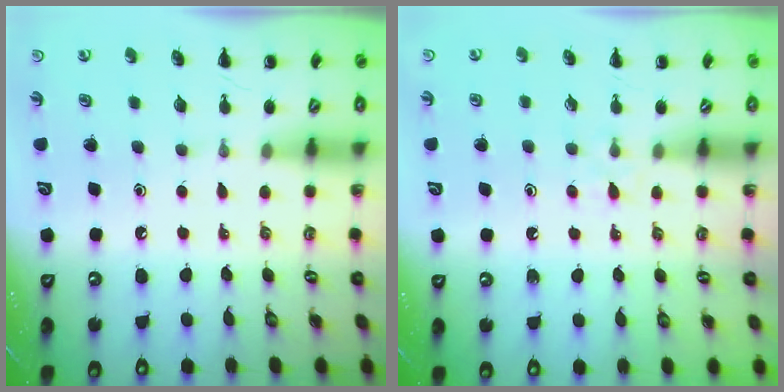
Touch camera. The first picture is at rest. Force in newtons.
{"total": 3.6, "press": 3.4, "slide": 1.3}